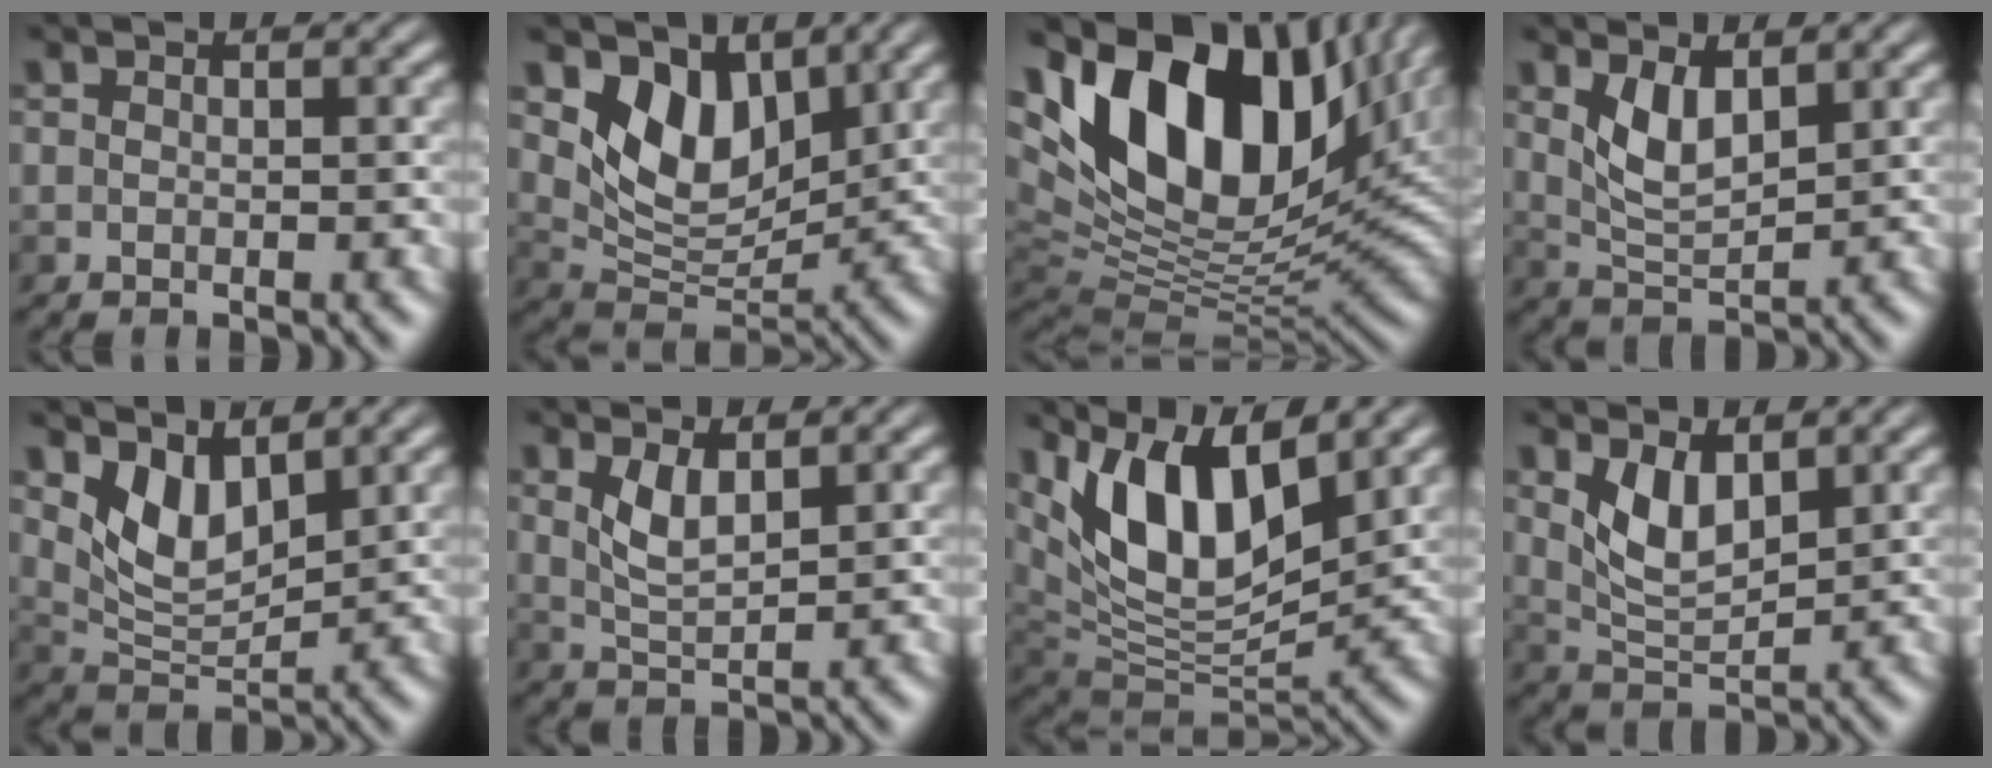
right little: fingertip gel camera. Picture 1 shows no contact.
{"total": 6.1, "force": [3.2, 3.6, 3.7], "torque": [-0.070, -0.008, 0.057]}
{"total": 15.7, "force": [6.2, 8.3, 11.9], "torque": [-0.230, 0.030, 0.103]}
{"total": 3.0, "force": [0.9, 1.3, 2.5], "torque": [-0.056, -0.004, 0.021]}
{"total": 3.9, "force": [2.3, 1.8, 2.6], "torque": [-0.058, -0.011, 0.039]}
{"total": 2.2, "force": [0.6, 0.8, 2.0], "torque": [-0.049, -0.001, 0.018]}
{"total": 10.2, "force": [5.1, 4.0, 7.9], "torque": [-0.144, 0.011, 0.090]}
{"total": 3.3, "force": [1.1, 1.6, 2.7], "torque": [-0.059, -0.007, 0.024]}